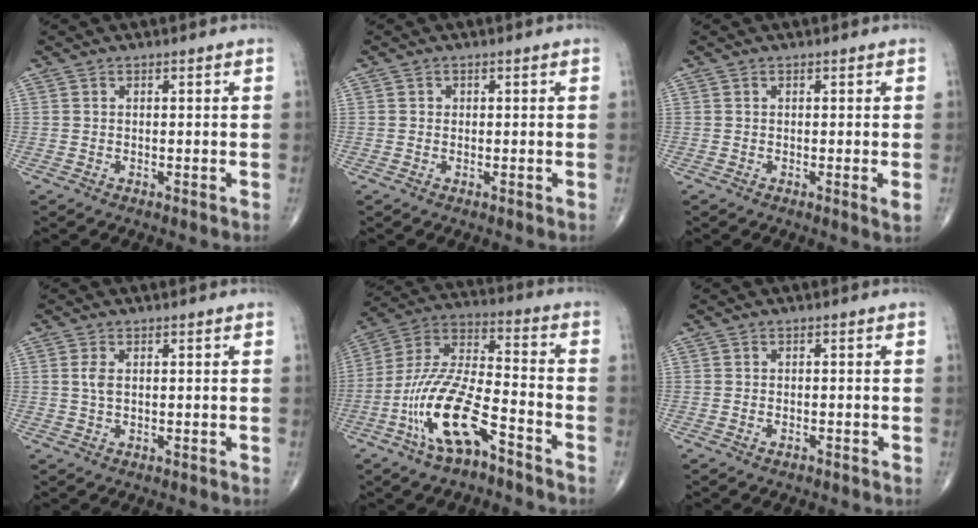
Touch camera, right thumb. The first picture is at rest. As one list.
[{"total": 0.7, "force": [0.0, 0.7, 0.1], "torque": [0.002, 0.002, 0.000]}, {"total": 1.7, "force": [-0.3, 0.0, 1.7], "torque": [-0.028, -0.007, -0.006]}, {"total": 2.0, "force": [0.4, 1.0, 1.7], "torque": [-0.037, 0.003, 0.010]}, {"total": 16.3, "force": [-8.5, 5.7, 12.7], "torque": [-0.254, 0.066, -0.160]}, {"total": 0.7, "force": [-0.6, 0.2, 0.4], "torque": [-0.009, 0.006, -0.009]}]